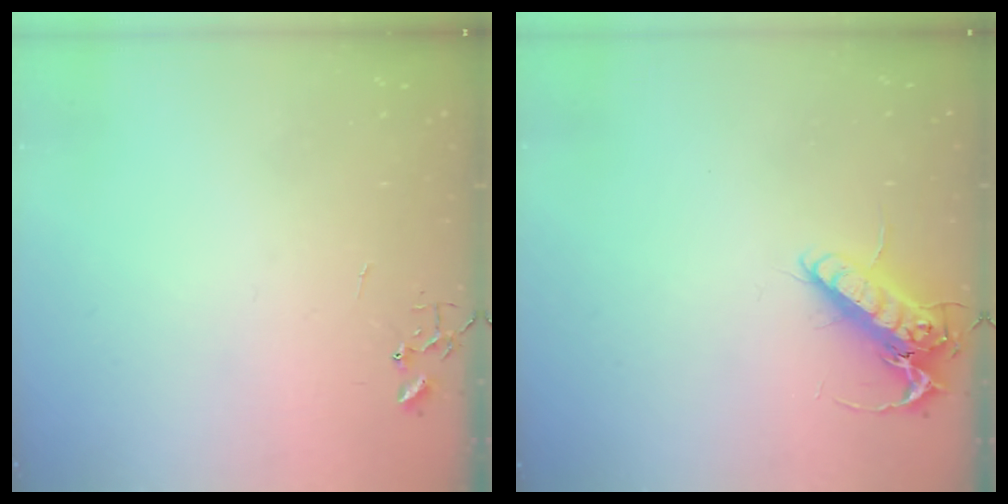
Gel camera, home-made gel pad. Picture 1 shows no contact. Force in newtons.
{"total": 14.2, "press": 14.0, "slide": 2.2}